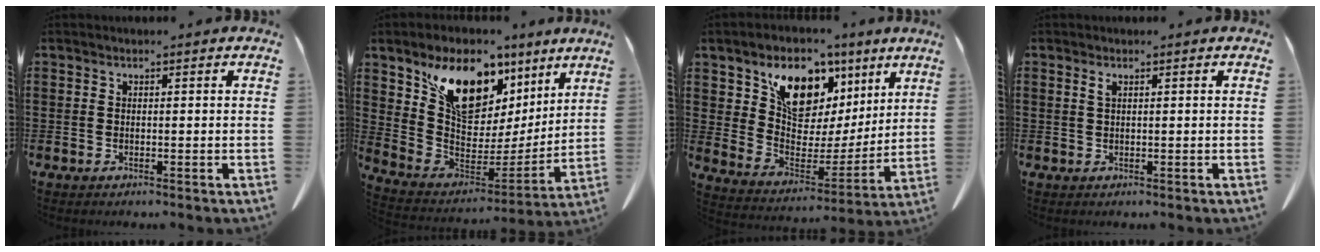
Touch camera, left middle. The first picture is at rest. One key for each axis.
{"total": 13.5, "fx": 9.3, "fy": 7.4, "fz": 6.4, "tx": -0.150, "ty": -0.044, "tz": 0.174}
{"total": 11.1, "fx": 7.0, "fy": 7.1, "fz": 4.8, "tx": -0.117, "ty": -0.035, "tz": 0.130}
{"total": 0.9, "fx": 0.5, "fy": 0.3, "fz": 0.7, "tx": -0.016, "ty": 0.001, "tz": 0.010}